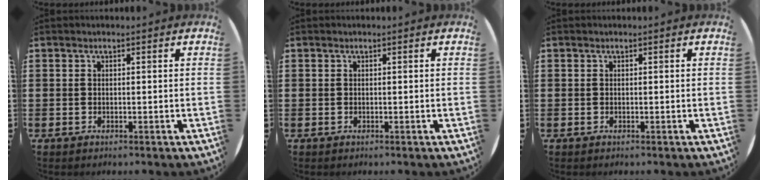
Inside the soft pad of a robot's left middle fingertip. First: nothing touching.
{"total": 0.0}
{"total": 0.0}